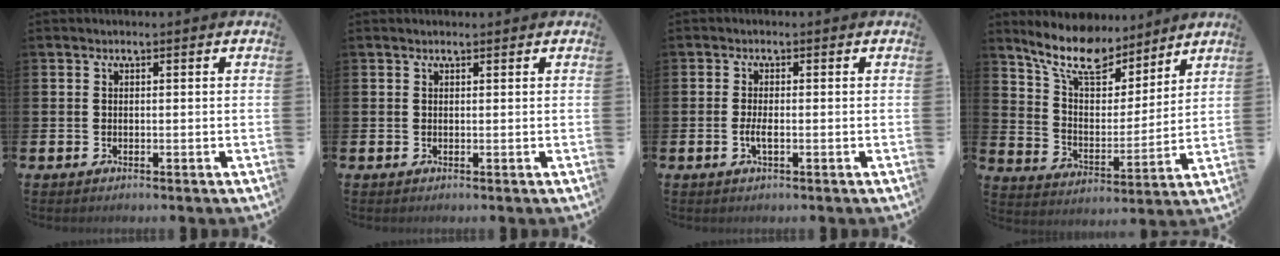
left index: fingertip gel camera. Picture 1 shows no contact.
{"total": 0.6, "force": [0.5, 0.2, 0.2], "torque": [0.002, 0.001, 0.008]}
{"total": 1.7, "force": [-0.4, 0.5, 1.6], "torque": [-0.032, 0.001, -0.006]}
{"total": 11.1, "force": [9.6, 3.9, 3.8], "torque": [-0.107, -0.062, 0.171]}